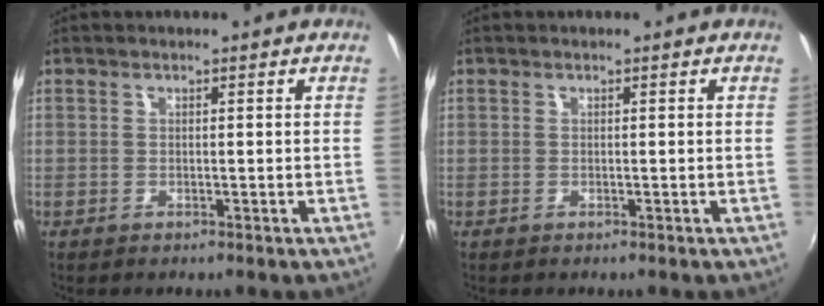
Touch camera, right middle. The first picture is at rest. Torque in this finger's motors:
{"motor_torque": [0.19, -0.19, 0.00, 0.00]}